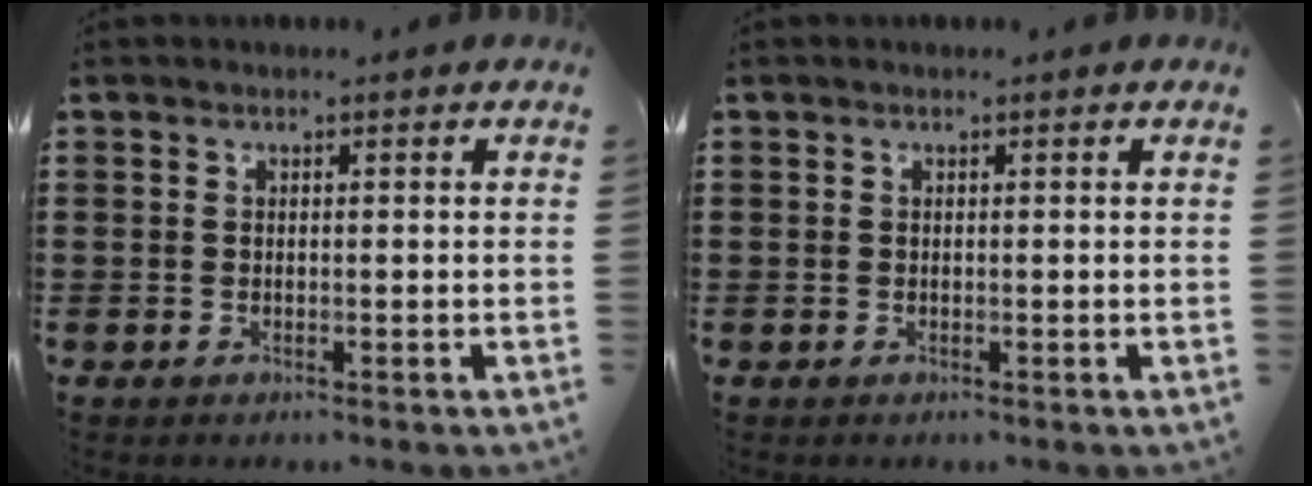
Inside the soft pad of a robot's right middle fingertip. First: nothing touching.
{"total": 0.0}